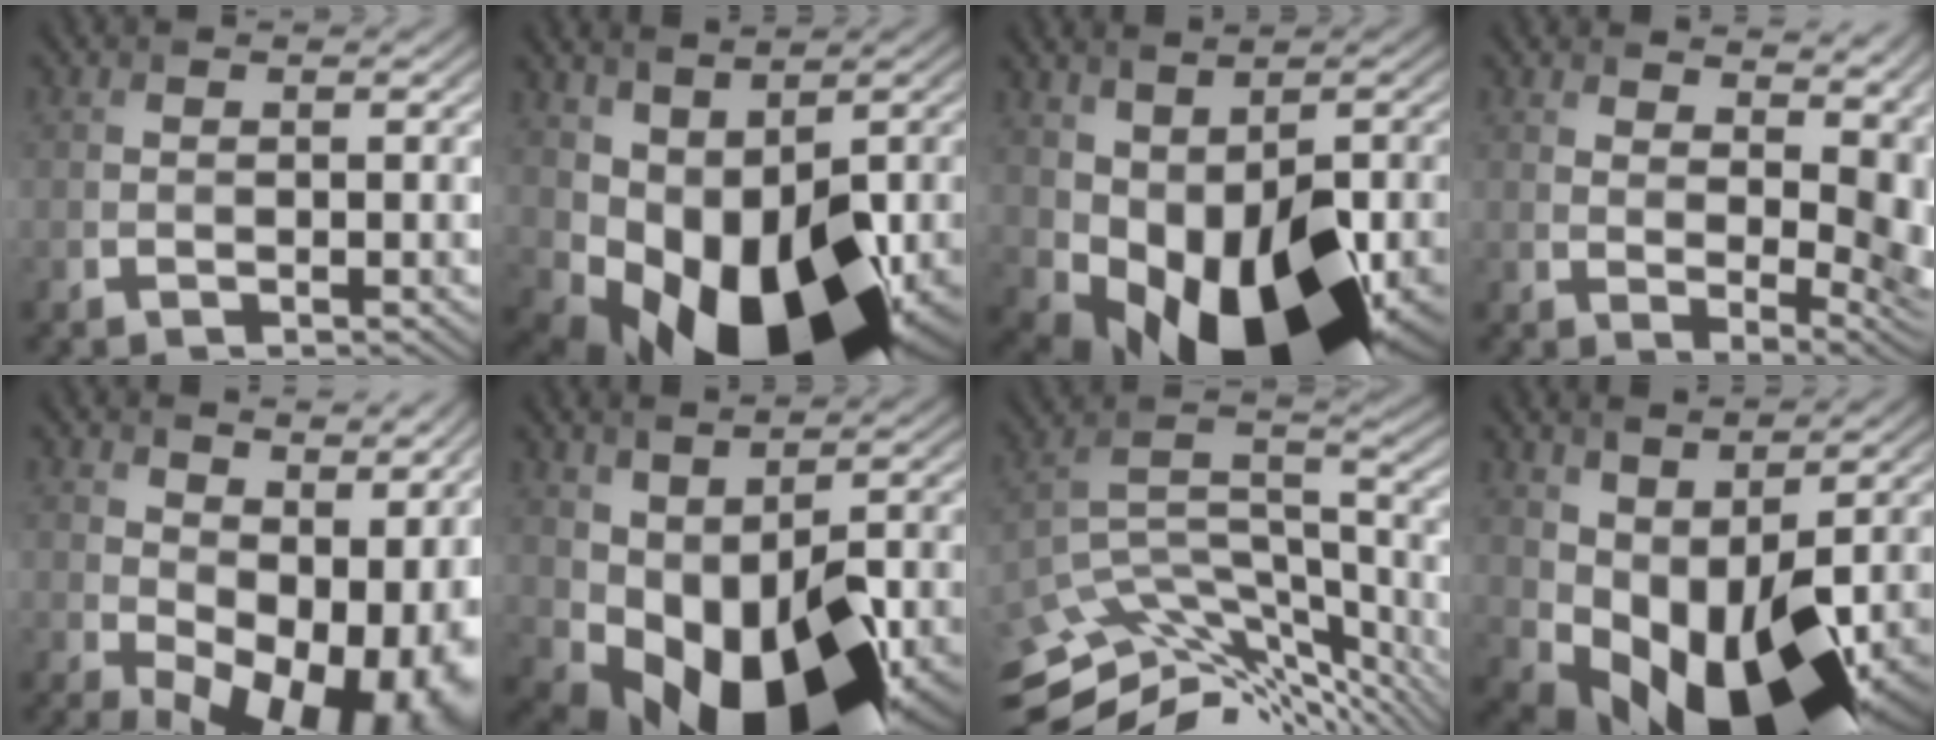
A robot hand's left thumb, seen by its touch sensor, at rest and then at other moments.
{"total": 14.6, "force": [-1.8, 8.6, 11.6], "torque": [-0.203, -0.036, -0.003]}
{"total": 15.6, "force": [-3.8, 8.2, 12.7], "torque": [-0.216, -0.040, -0.040]}
{"total": 11.3, "force": [5.8, 4.7, 8.5], "torque": [-0.112, 0.009, 0.084]}
{"total": 14.8, "force": [1.2, 9.4, 11.3], "torque": [-0.127, -0.019, 0.061]}
{"total": 14.5, "force": [-3.4, 7.8, 11.7], "torque": [-0.200, -0.035, -0.037]}
{"total": 13.1, "force": [-10.3, 5.0, 6.4], "torque": [-0.143, 0.008, -0.159]}
{"total": 13.0, "force": [-0.4, 7.4, 10.7], "torque": [-0.192, -0.022, 0.015]}